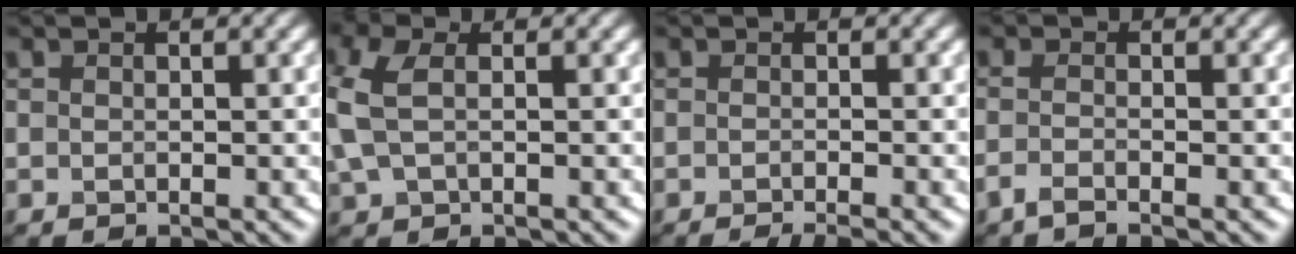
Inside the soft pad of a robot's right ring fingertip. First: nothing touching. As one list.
[{"total": 4.7, "force": [0.5, 3.0, 3.6], "torque": [-0.107, 0.004, 0.007]}, {"total": 2.4, "force": [-1.4, 0.6, 1.9], "torque": [-0.015, -0.004, -0.023]}, {"total": 1.5, "force": [-1.0, 0.3, 1.1], "torque": [-0.026, -0.006, -0.024]}]